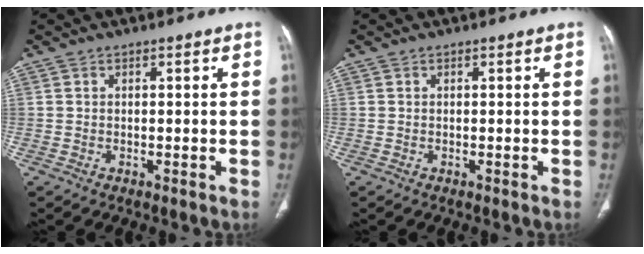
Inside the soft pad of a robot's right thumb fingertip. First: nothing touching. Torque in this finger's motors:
{"motor_torque": [0.09, 0.11, -0.15, 0.04, 0.03]}